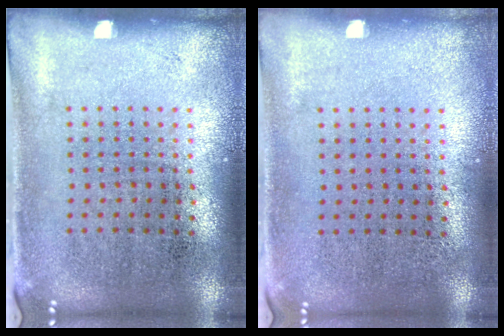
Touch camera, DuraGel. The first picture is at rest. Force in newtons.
{"total": 0.0}